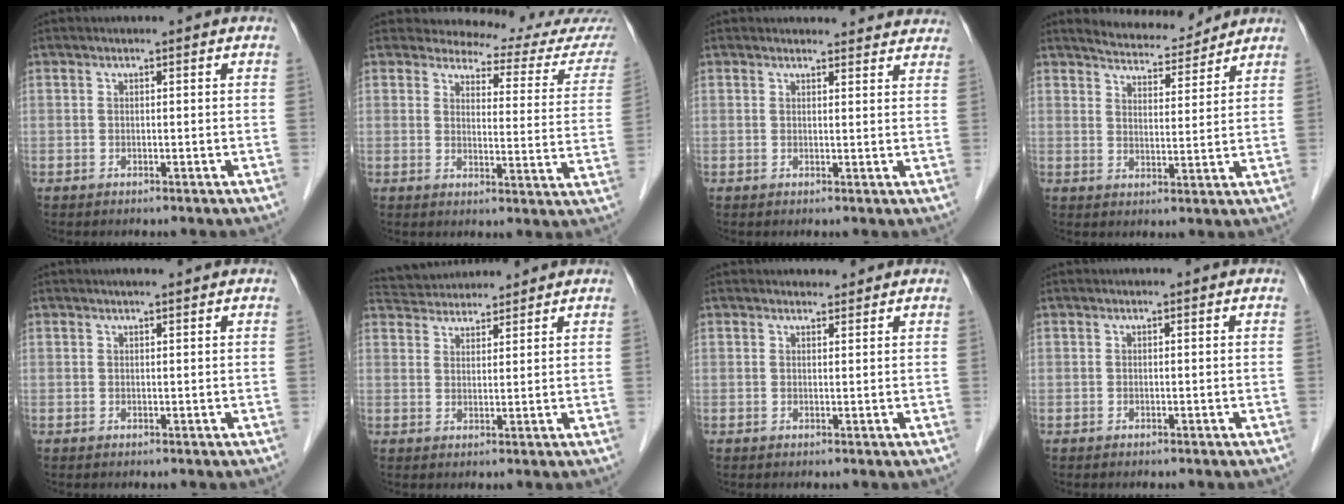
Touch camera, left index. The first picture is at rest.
{"total": 13.5, "force": [13.2, 1.8, 2.1], "torque": [-0.003, -0.066, 0.129]}
{"total": 8.3, "force": [8.0, 2.1, 0.9], "torque": [0.019, 0.003, 0.064]}
{"total": 7.6, "force": [7.4, 1.4, 1.5], "torque": [-0.030, 0.005, 0.112]}
{"total": 1.9, "force": [1.6, 0.0, 1.0], "torque": [-0.014, 0.012, 0.025]}
{"total": 8.1, "force": [7.8, 1.7, 1.5], "torque": [-0.031, 0.035, 0.127]}
{"total": 1.7, "force": [1.6, 0.6, 0.2], "torque": [-0.007, 0.003, 0.024]}
{"total": 0.0}